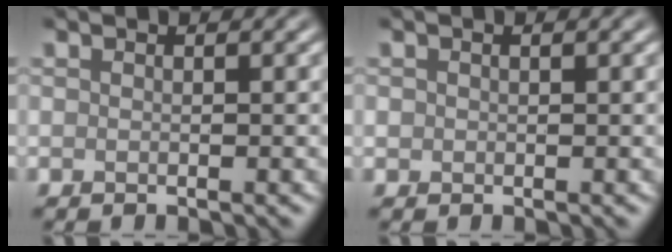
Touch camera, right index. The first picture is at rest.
{"total": 0.5, "force": [0.2, 0.4, 0.2], "torque": [-0.004, -0.001, 0.003]}